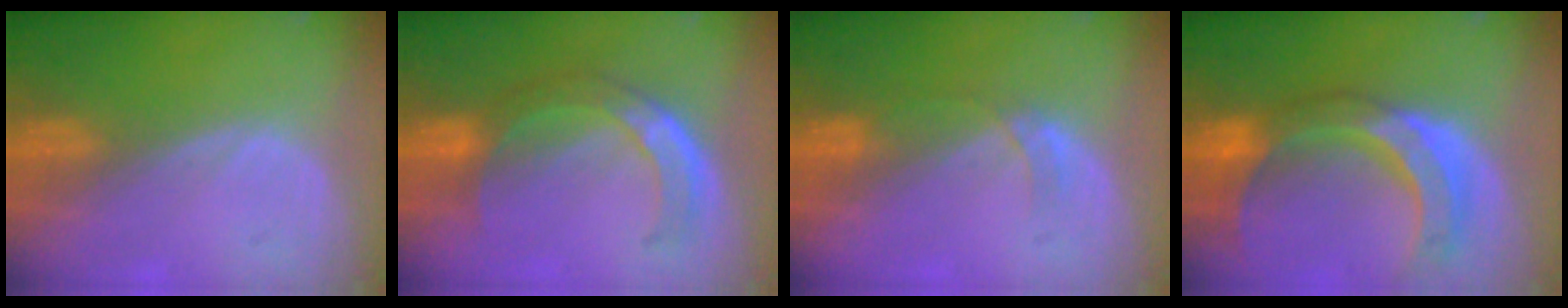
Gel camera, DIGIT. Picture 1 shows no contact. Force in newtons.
{"total": 8.1, "press": 6.8, "slide": 4.4}
{"total": 2.7, "press": 2.4, "slide": 1.3}
{"total": 11.5, "press": 9.7, "slide": 6.1}